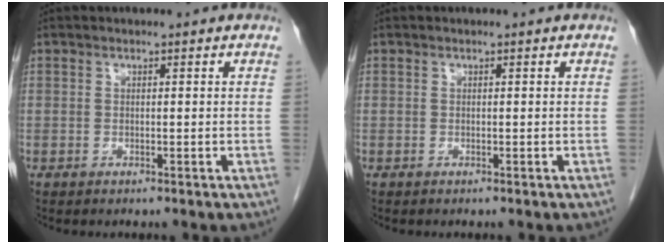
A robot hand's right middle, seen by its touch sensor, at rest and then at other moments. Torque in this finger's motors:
{"motor_torque": [0.17, -0.09, 0.07, 0.00]}